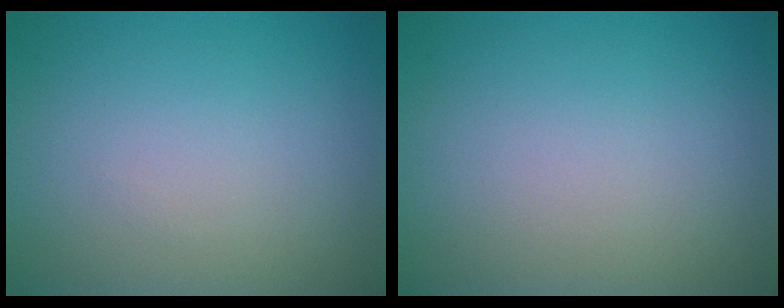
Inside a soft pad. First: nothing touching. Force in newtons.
{"total": 0.0}